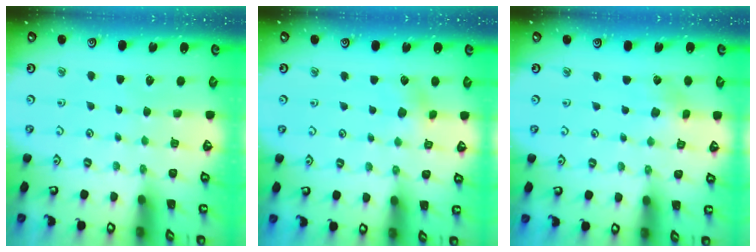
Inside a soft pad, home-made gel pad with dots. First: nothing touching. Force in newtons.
{"total": 3.6, "press": 3.6, "slide": 0.4}
{"total": 2.3, "press": 2.3, "slide": 0.4}